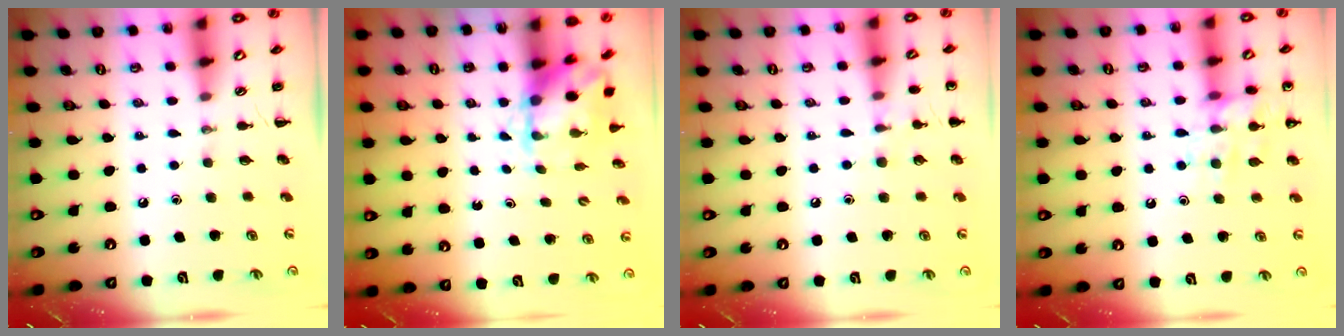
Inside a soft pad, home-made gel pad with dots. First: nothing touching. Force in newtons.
{"total": 4.0, "press": 3.9, "slide": 0.7}
{"total": 6.7, "press": 6.4, "slide": 1.8}
{"total": 13.3, "press": 13.2, "slide": 1.8}